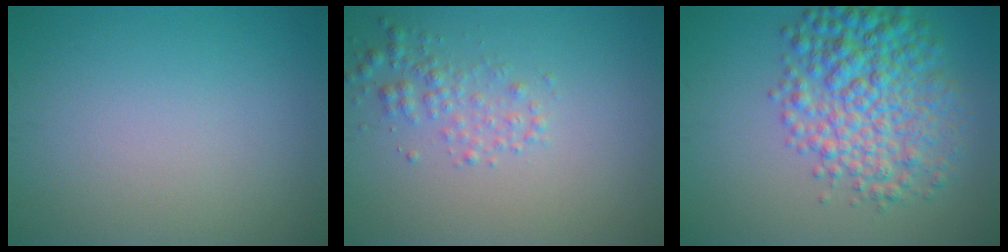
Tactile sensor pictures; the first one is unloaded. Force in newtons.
{"total": 2.1, "press": 2.1, "slide": 0.1}
{"total": 7.4, "press": 7.4, "slide": 0.1}